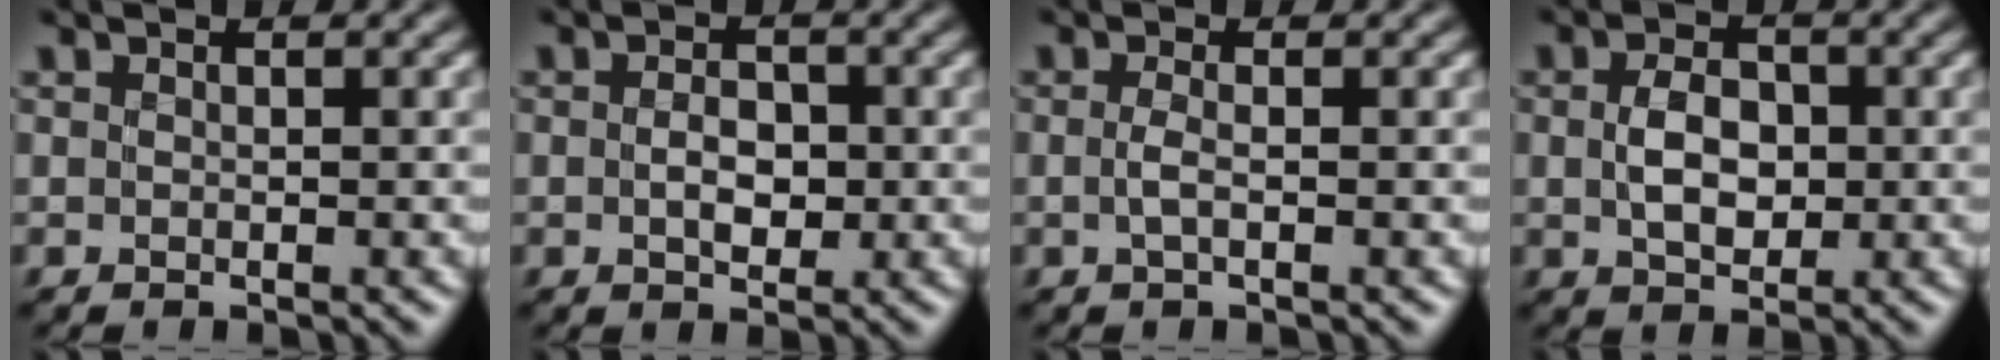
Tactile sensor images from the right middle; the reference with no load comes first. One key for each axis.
{"total": 2.5, "fx": -0.5, "fy": 1.7, "fz": 1.8, "tx": -0.031, "ty": -0.005, "tz": -0.008}
{"total": 1.2, "fx": -0.5, "fy": 0.3, "fz": 1.0, "tx": -0.024, "ty": -0.002, "tz": -0.011}
{"total": 3.6, "fx": -0.2, "fy": 2.6, "fz": 2.6, "tx": -0.053, "ty": -0.003, "tz": -0.004}